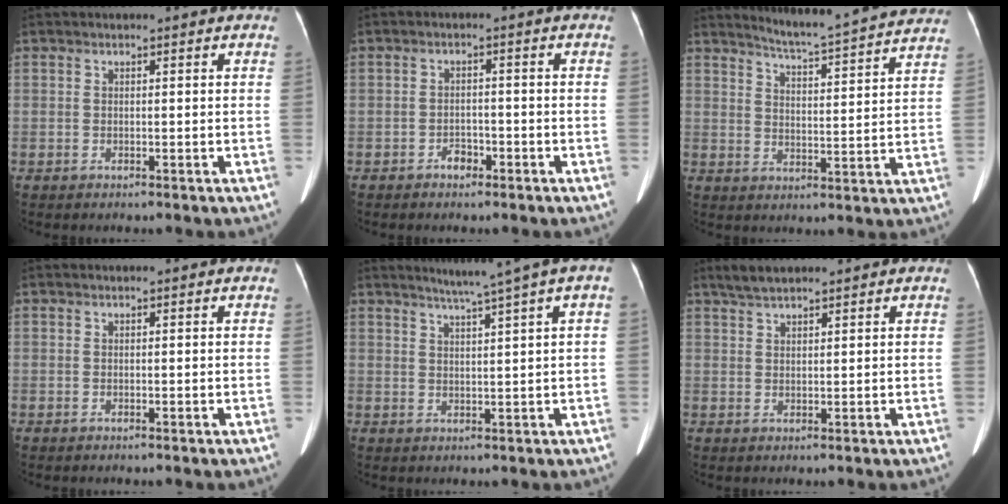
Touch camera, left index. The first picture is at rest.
{"total": 2.1, "force": [-1.6, 1.2, 0.8], "torque": [-0.009, 0.003, -0.028]}
{"total": 17.5, "force": [16.5, -0.5, 5.5], "torque": [-0.093, -0.046, 0.206]}
{"total": 0.0}
{"total": 6.4, "force": [3.9, -1.2, 4.9], "torque": [-0.072, 0.013, 0.057]}
{"total": 3.3, "force": [2.8, 0.6, 1.6], "torque": [-0.039, 0.015, 0.054]}